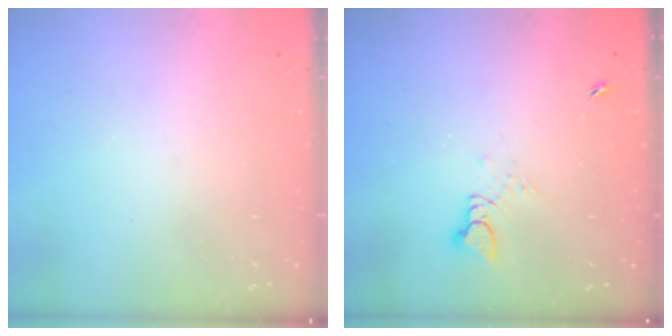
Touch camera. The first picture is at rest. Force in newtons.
{"total": 3.5, "press": 3.5, "slide": 0.1}